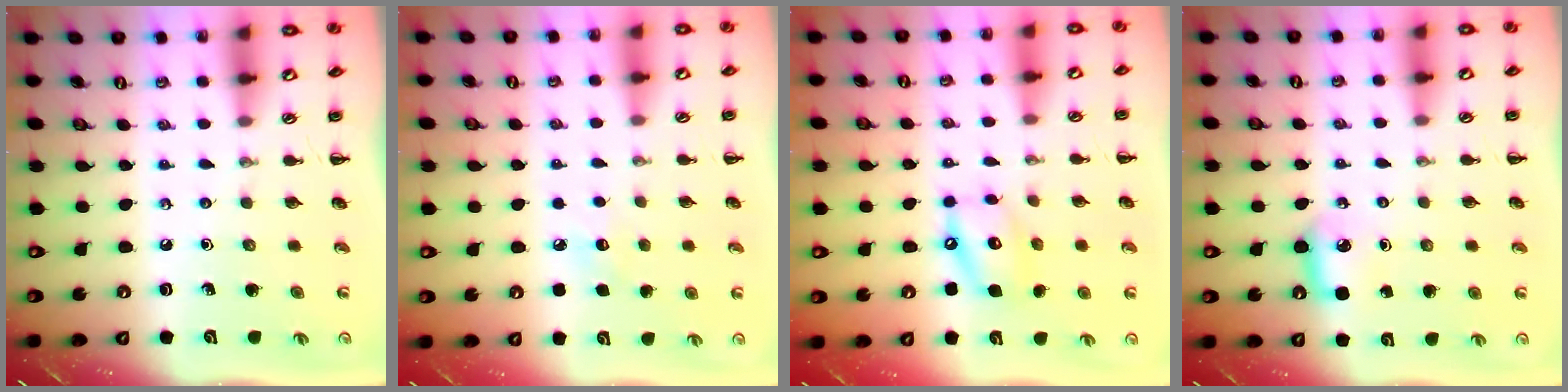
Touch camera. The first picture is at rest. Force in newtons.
{"total": 5.7, "press": 5.5, "slide": 1.5}
{"total": 11.5, "press": 11.2, "slide": 2.7}
{"total": 5.6, "press": 5.4, "slide": 1.6}